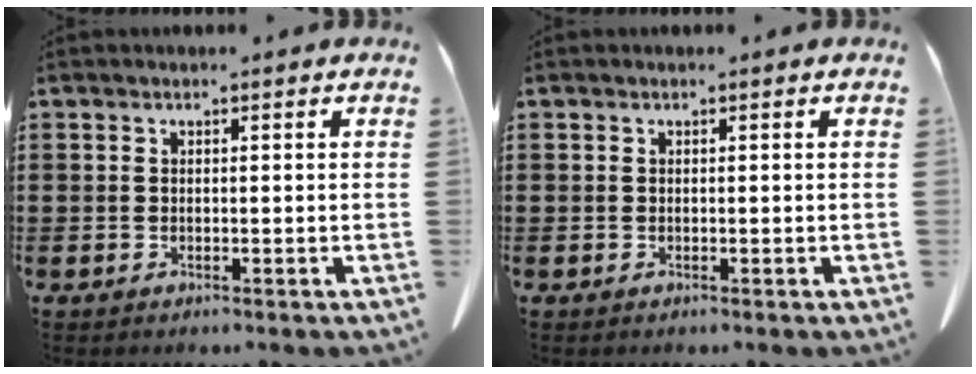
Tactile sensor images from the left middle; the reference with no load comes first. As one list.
[{"total": 0.0}]